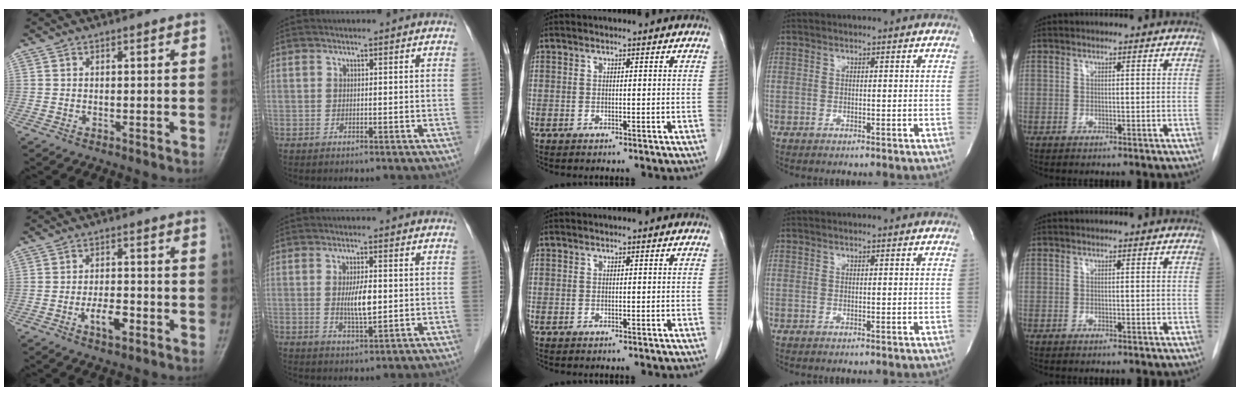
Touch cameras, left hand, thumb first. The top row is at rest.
{"thumb": {"total": 5.0, "force": [-2.3, 2.2, 3.8], "torque": [-0.062, 0.010, -0.036]}, "index": {"total": 4.7, "force": [0.0, 1.0, 4.6], "torque": [-0.088, -0.006, 0.001]}}